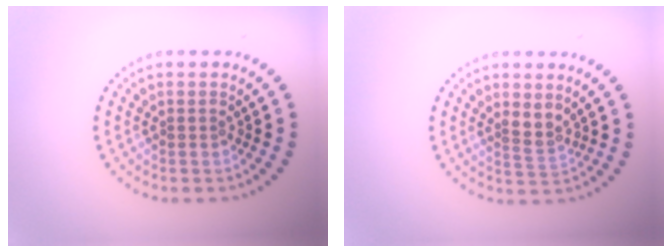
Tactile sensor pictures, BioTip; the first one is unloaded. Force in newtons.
{"total": 1.7, "press": 1.4, "slide": 0.9}